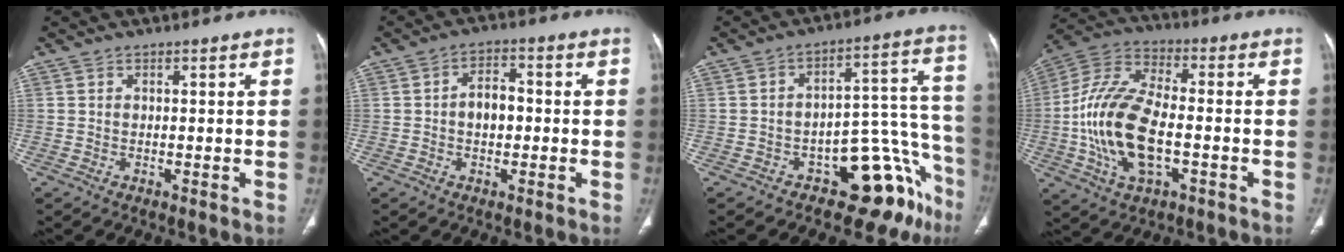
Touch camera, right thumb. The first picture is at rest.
{"total": 4.9, "force": [-0.3, 3.2, 3.7], "torque": [-0.050, 0.017, -0.013]}
{"total": 15.4, "force": [-9.9, 7.5, 9.0], "torque": [-0.037, 0.129, -0.140]}
{"total": 17.8, "force": [-3.2, 8.8, 15.2], "torque": [-0.311, 0.023, -0.059]}